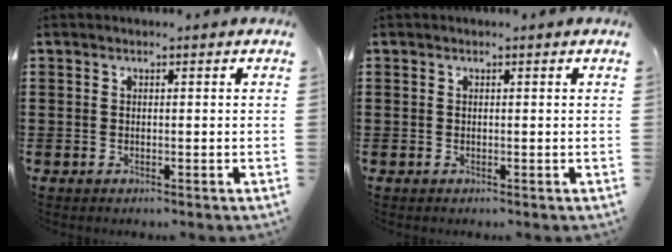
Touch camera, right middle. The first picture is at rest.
{"total": 0.0}